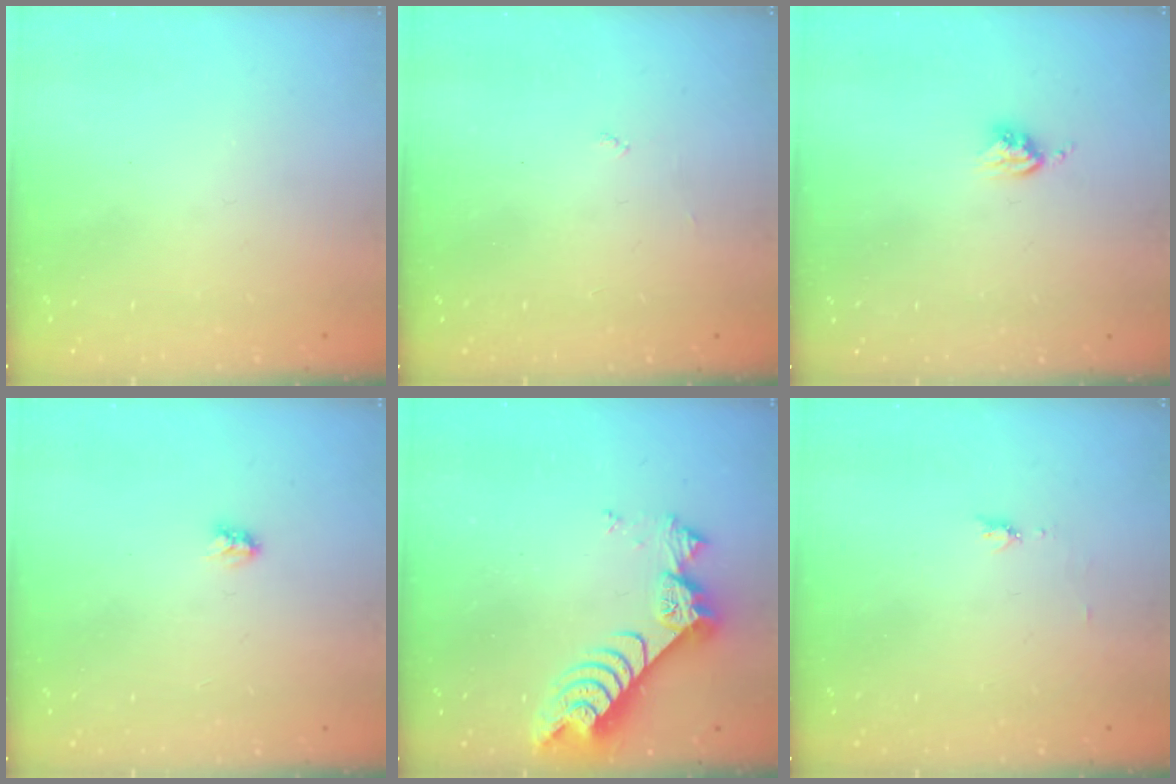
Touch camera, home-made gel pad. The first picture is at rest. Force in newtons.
{"total": 3.0, "press": 3.0, "slide": 0.2}
{"total": 3.8, "press": 3.8, "slide": 0.5}
{"total": 2.9, "press": 2.9, "slide": 0.3}
{"total": 8.3, "press": 8.2, "slide": 1.0}
{"total": 4.8, "press": 4.7, "slide": 0.6}